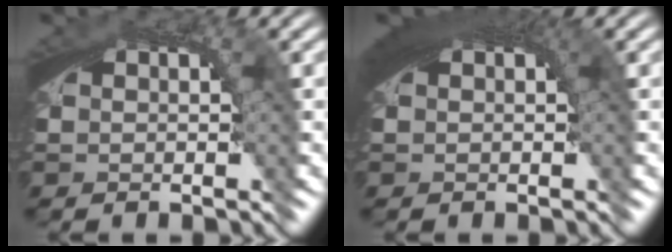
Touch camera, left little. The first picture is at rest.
{"total": 3.8, "force": [1.4, 1.1, 3.4], "torque": [-0.041, 0.013, 0.017]}